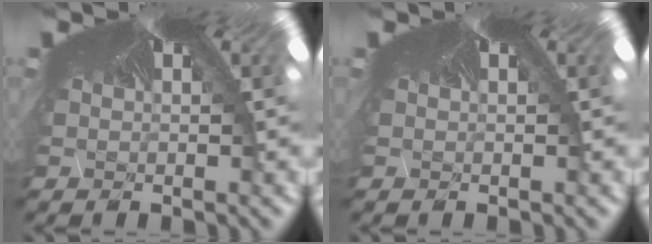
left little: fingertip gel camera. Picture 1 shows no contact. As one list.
[{"total": 0.0}]